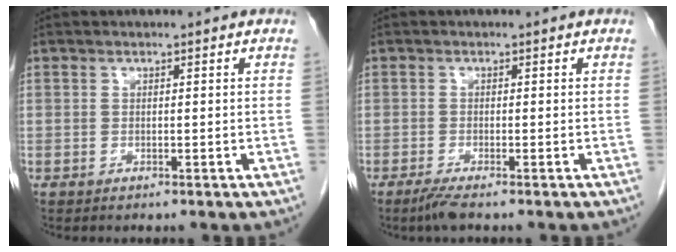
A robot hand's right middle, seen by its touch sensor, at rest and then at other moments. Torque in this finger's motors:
{"motor_torque": [0.69, -0.24, 0.01, 0.01]}